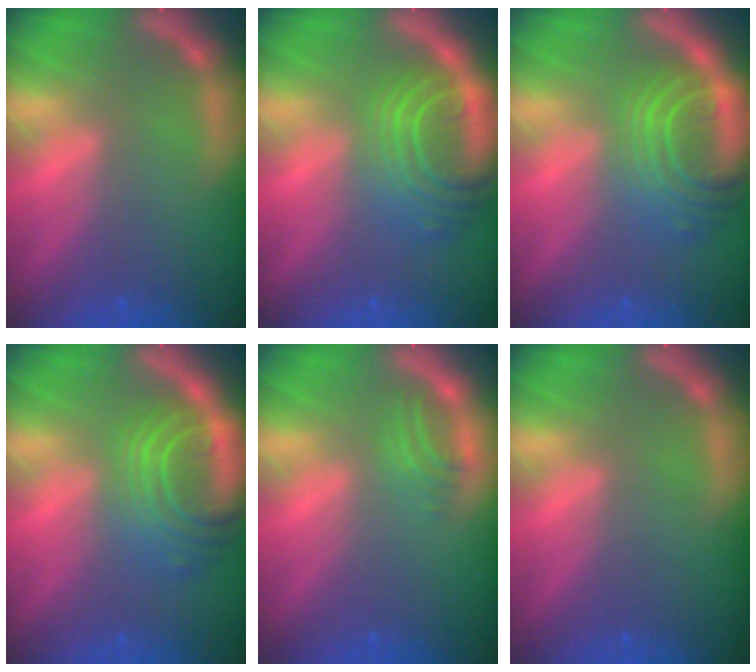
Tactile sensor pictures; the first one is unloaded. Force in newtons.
{"total": 8.5}
{"total": 8.5}
{"total": 8.5}
{"total": 2.0}
{"total": 0.0}